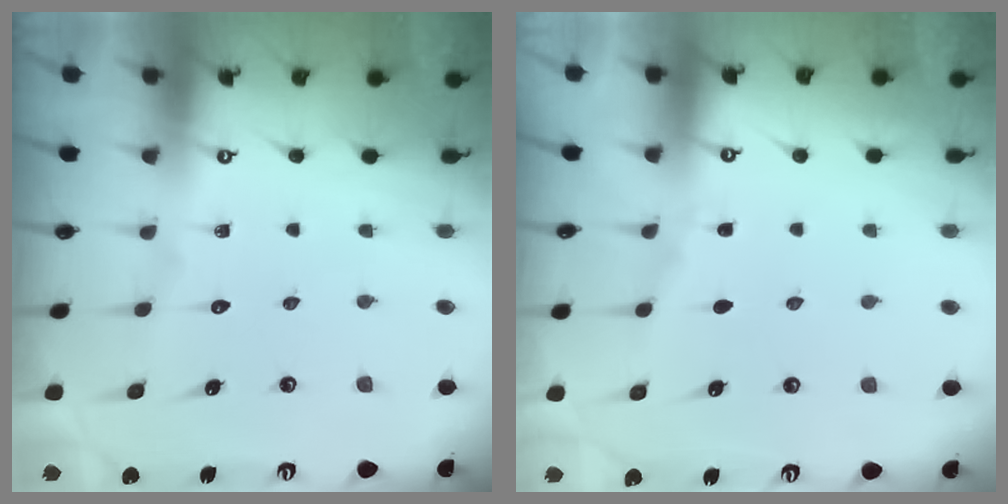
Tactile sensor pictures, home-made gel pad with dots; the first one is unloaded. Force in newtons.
{"total": 2.7, "press": 2.7, "slide": 0.4}